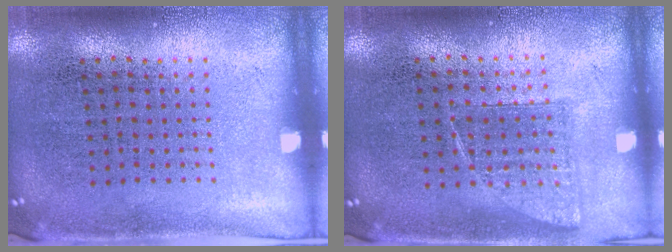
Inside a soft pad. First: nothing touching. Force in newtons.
{"total": 0.8, "press": 0.7, "slide": 0.2}